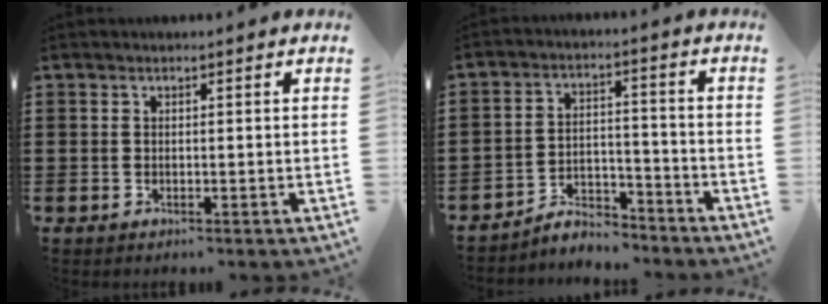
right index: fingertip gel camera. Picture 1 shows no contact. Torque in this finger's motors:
{"motor_torque": [0.71, 1.44, -0.30, -0.21]}